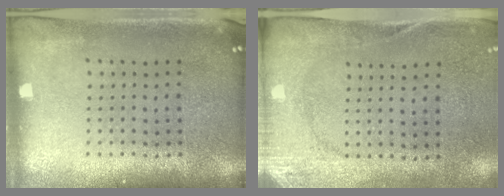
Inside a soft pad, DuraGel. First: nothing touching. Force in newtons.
{"total": 2.7, "press": 2.1, "slide": 1.7}